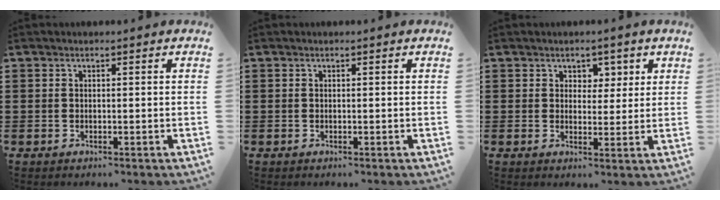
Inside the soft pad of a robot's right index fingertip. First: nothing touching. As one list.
[{"total": 0.0}, {"total": 3.0, "force": [1.7, 2.4, 0.4], "torque": [-0.014, 0.009, 0.028]}]